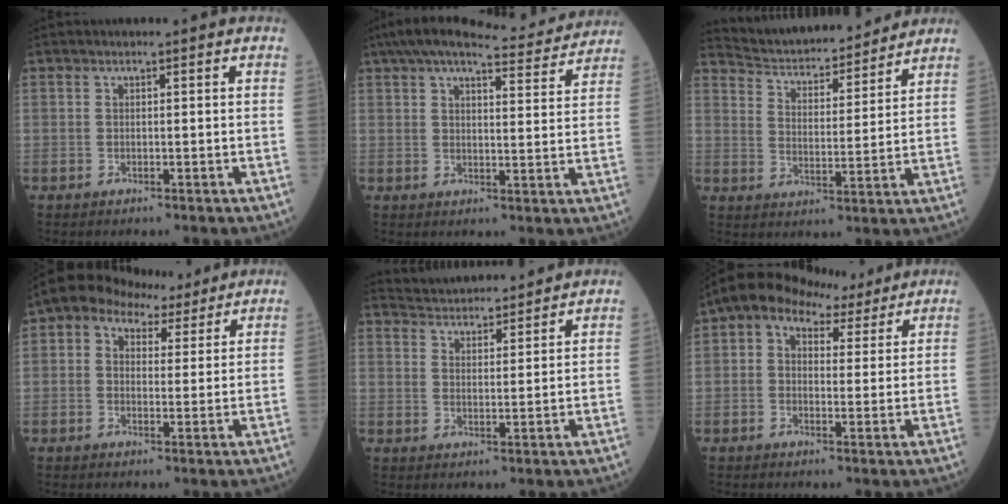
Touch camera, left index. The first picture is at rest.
{"total": 15.3, "force": [14.0, 1.9, 5.9], "torque": [-0.090, 0.019, 0.183]}
{"total": 15.3, "force": [14.6, 2.4, 4.2], "torque": [-0.065, 0.003, 0.220]}
{"total": 6.8, "force": [4.5, 4.4, 2.7], "torque": [-0.044, 0.040, 0.072]}
{"total": 9.6, "force": [9.3, 1.5, 1.8], "torque": [-0.032, 0.020, 0.141]}
{"total": 7.9, "force": [5.2, 4.6, 3.8], "torque": [-0.062, 0.043, 0.082]}